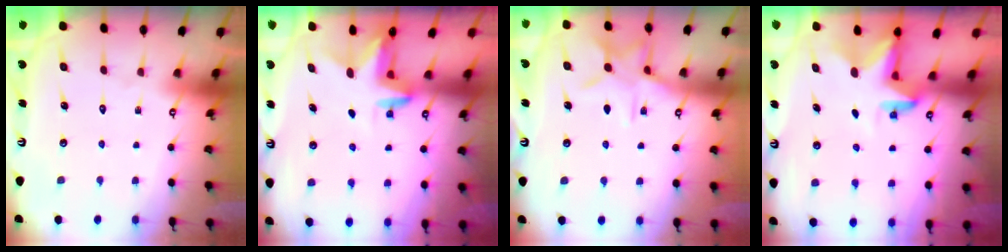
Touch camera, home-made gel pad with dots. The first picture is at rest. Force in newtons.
{"total": 2.7, "press": 2.7, "slide": 0.1}
{"total": 9.4, "press": 9.4, "slide": 0.5}
{"total": 2.8, "press": 2.8, "slide": 0.1}